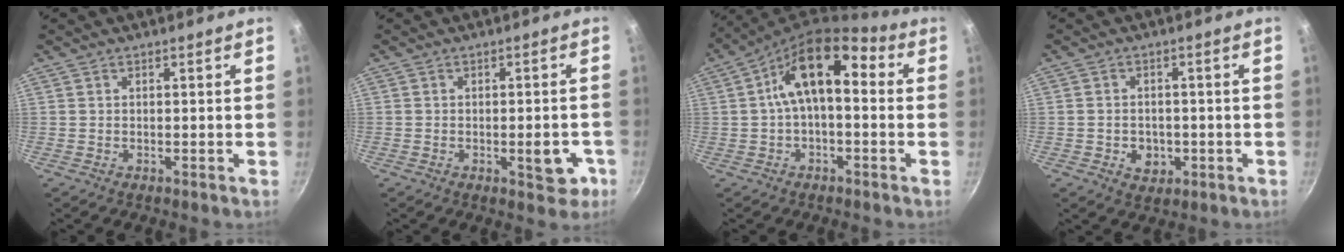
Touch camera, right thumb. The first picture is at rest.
{"total": 6.0, "force": [-1.9, 2.8, 5.0], "torque": [-0.040, 0.013, -0.020]}
{"total": 10.9, "force": [1.2, 5.8, 9.2], "torque": [-0.145, 0.042, 0.006]}
{"total": 4.8, "force": [-1.3, 3.9, 2.5], "torque": [-0.025, 0.011, -0.012]}